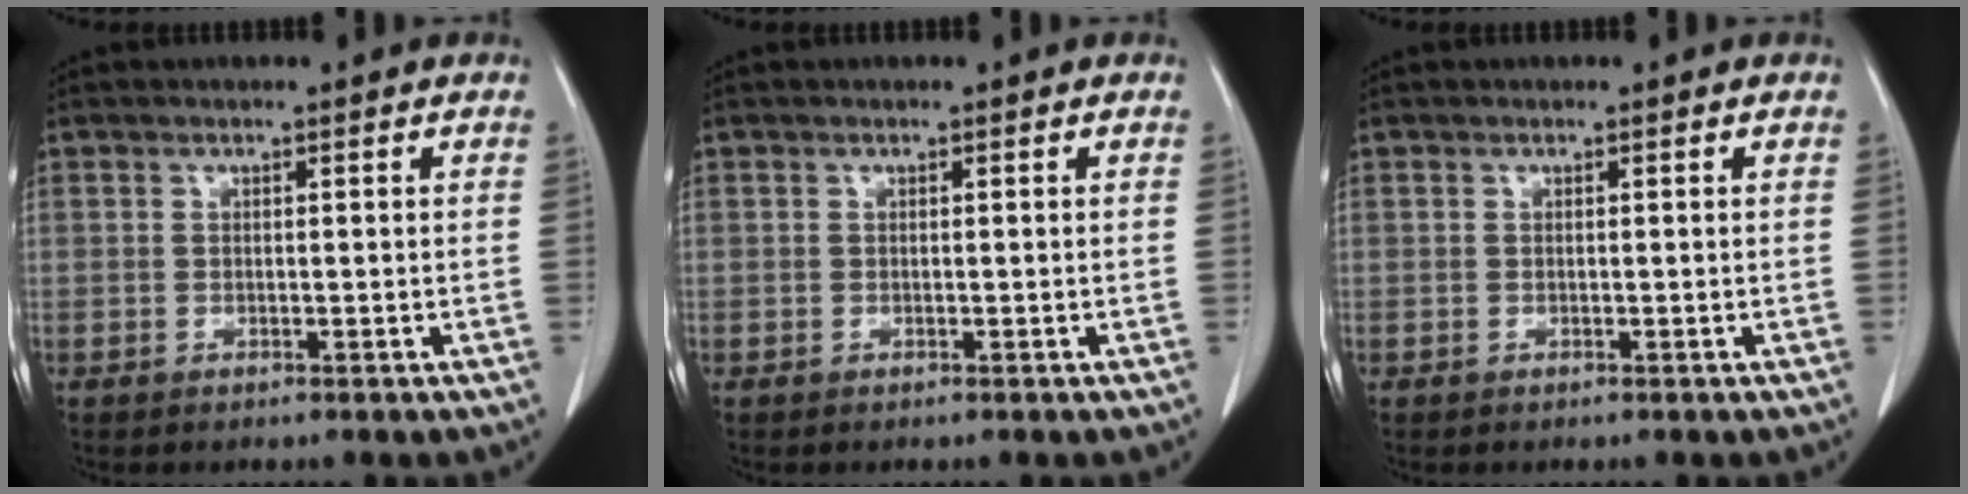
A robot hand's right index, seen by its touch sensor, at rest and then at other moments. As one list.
[{"total": 0.0}, {"total": 0.0}]